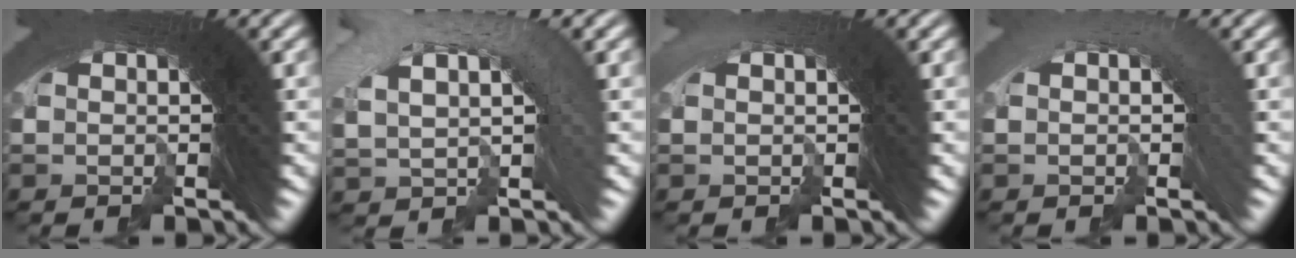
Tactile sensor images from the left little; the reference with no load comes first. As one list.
[{"total": 4.4, "force": [-2.5, 3.5, 0.8], "torque": [-0.023, 0.008, -0.045]}, {"total": 3.3, "force": [-2.2, -0.4, -2.3], "torque": [0.024, -0.015, -0.029]}, {"total": 3.4, "force": [-2.9, -0.2, -1.9], "torque": [0.029, -0.013, -0.041]}]